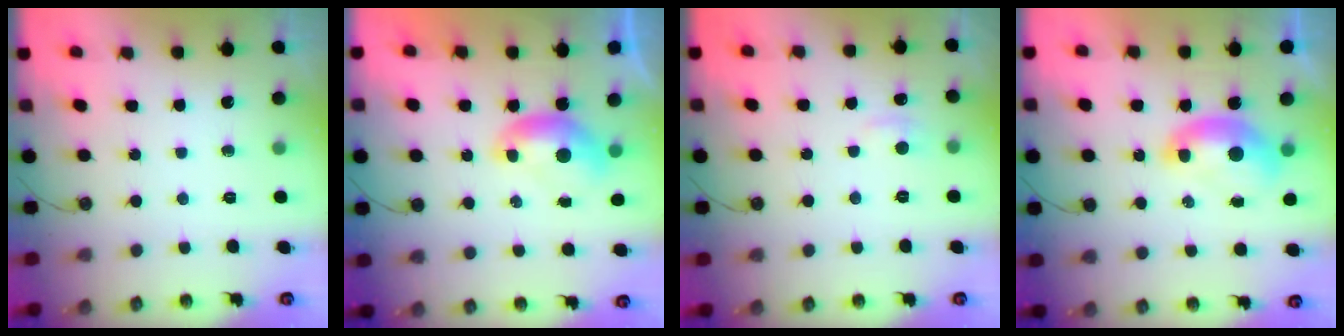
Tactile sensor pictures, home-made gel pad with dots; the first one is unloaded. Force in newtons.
{"total": 0.0}
{"total": 2.5, "press": 2.4, "slide": 0.5}
{"total": 2.4, "press": 2.3, "slide": 0.6}